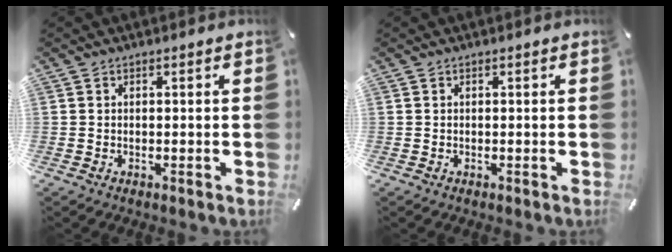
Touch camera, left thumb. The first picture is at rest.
{"total": 0.0}